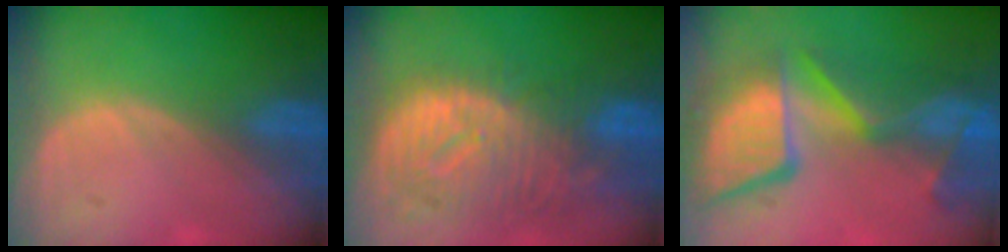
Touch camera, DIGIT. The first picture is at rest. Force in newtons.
{"total": 12.2, "press": 10.5, "slide": 6.2}
{"total": 13.6, "press": 11.2, "slide": 7.8}